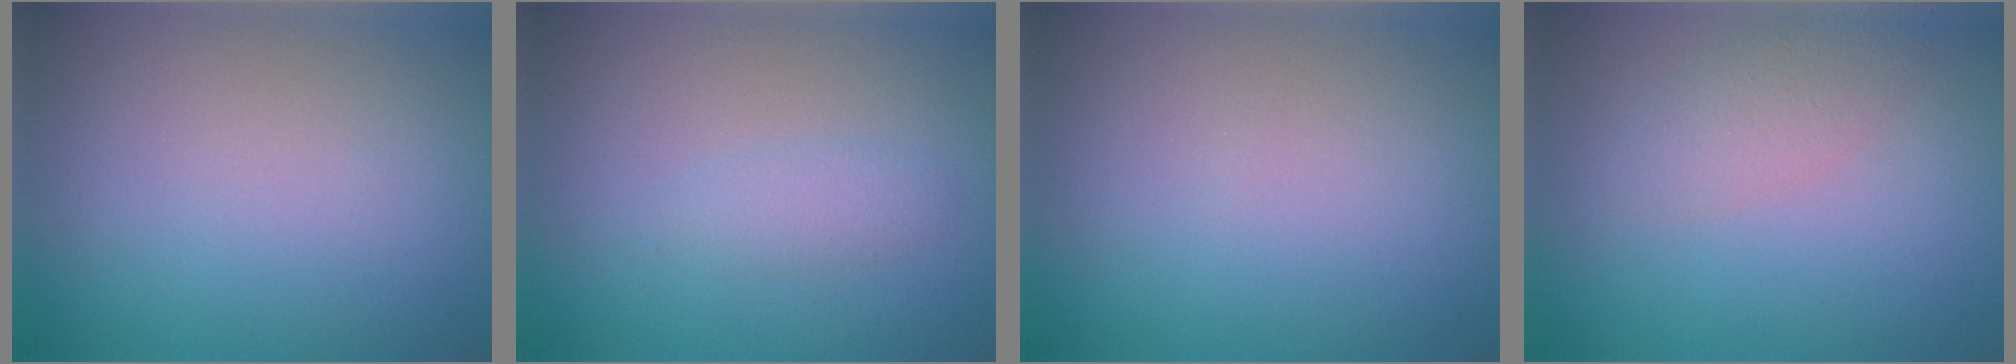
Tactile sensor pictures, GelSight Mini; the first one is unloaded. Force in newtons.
{"total": 1.3, "press": 1.3, "slide": 0.0}
{"total": 0.0}
{"total": 2.3, "press": 2.3, "slide": 0.1}